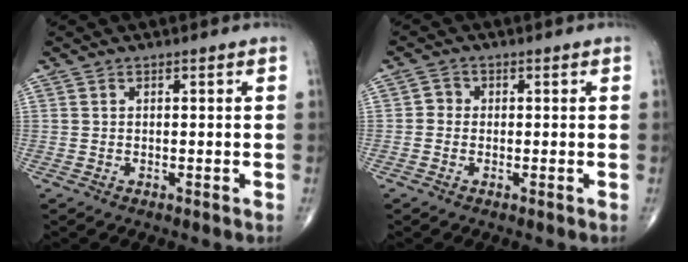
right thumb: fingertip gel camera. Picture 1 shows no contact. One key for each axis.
{"total": 1.9, "fx": -0.3, "fy": 1.7, "fz": 0.7, "tx": 0.001, "ty": 0.006, "tz": -0.012}